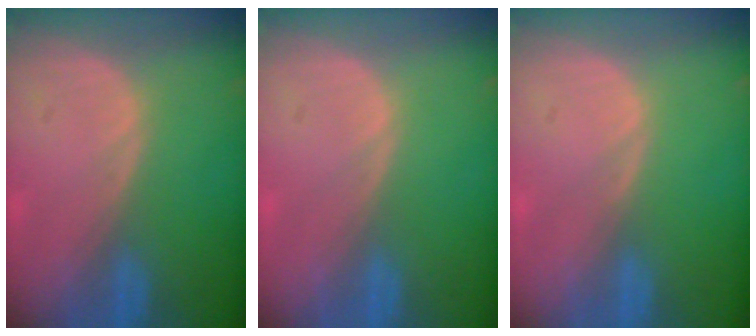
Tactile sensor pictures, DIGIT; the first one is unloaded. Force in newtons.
{"total": 0.0}
{"total": 0.0}